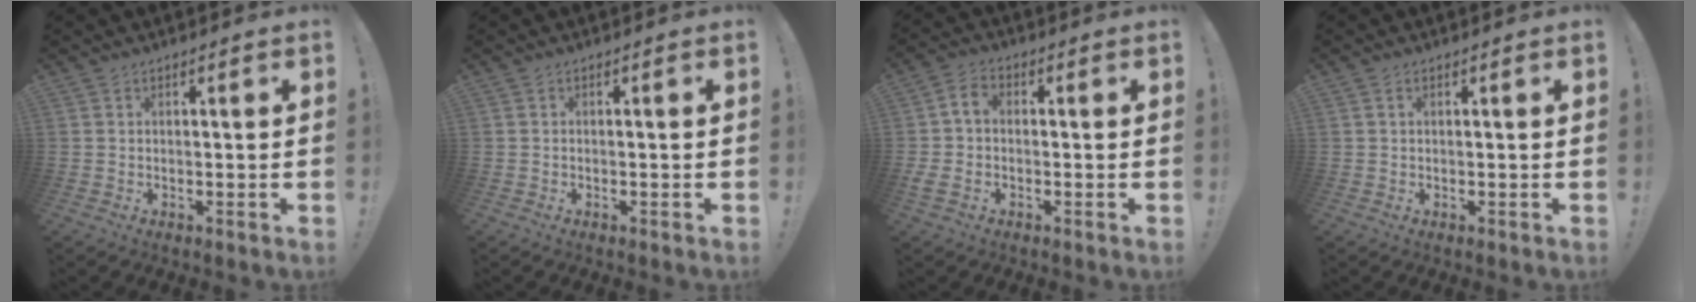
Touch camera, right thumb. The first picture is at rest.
{"total": 0.6, "force": [-0.4, -0.2, 0.3], "torque": [-0.004, 0.000, -0.008]}
{"total": 4.7, "force": [-0.6, 3.1, 3.6], "torque": [-0.083, 0.010, -0.010]}
{"total": 0.5, "force": [0.2, 0.1, 0.5], "torque": [-0.014, 0.003, 0.004]}